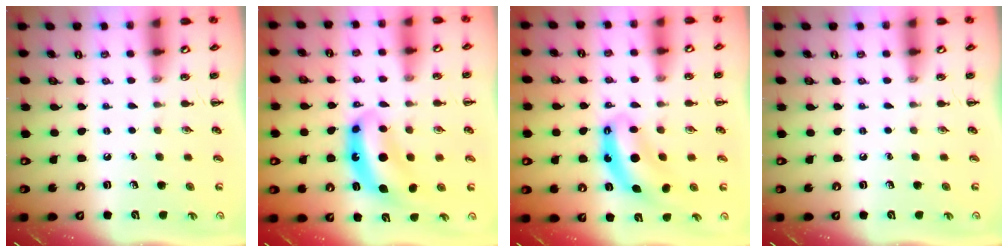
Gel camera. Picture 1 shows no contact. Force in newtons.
{"total": 8.4, "press": 8.2, "slide": 1.8}
{"total": 7.2, "press": 7.2, "slide": 0.9}
{"total": 0.0}